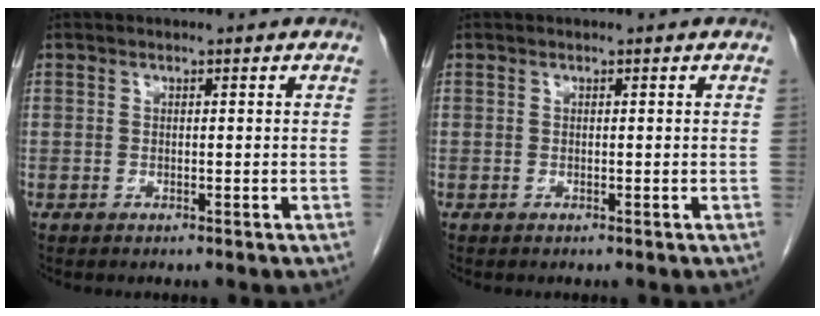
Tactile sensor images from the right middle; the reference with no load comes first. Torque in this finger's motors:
{"motor_torque": [-0.03, -0.10, 0.01, 0.00]}